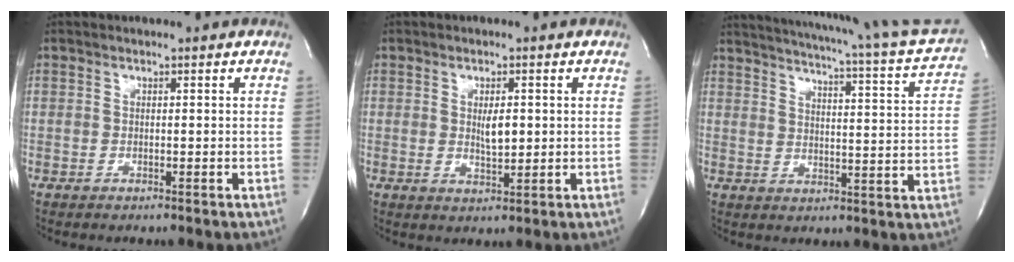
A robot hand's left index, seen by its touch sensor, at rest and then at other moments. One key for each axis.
{"total": 3.2, "fx": 0.5, "fy": 1.0, "fz": 3.0, "tx": -0.053, "ty": -0.005, "tz": 0.012}
{"total": 20.7, "fx": 18.9, "fy": 0.0, "fz": 8.4, "tx": -0.132, "ty": -0.054, "tz": 0.231}